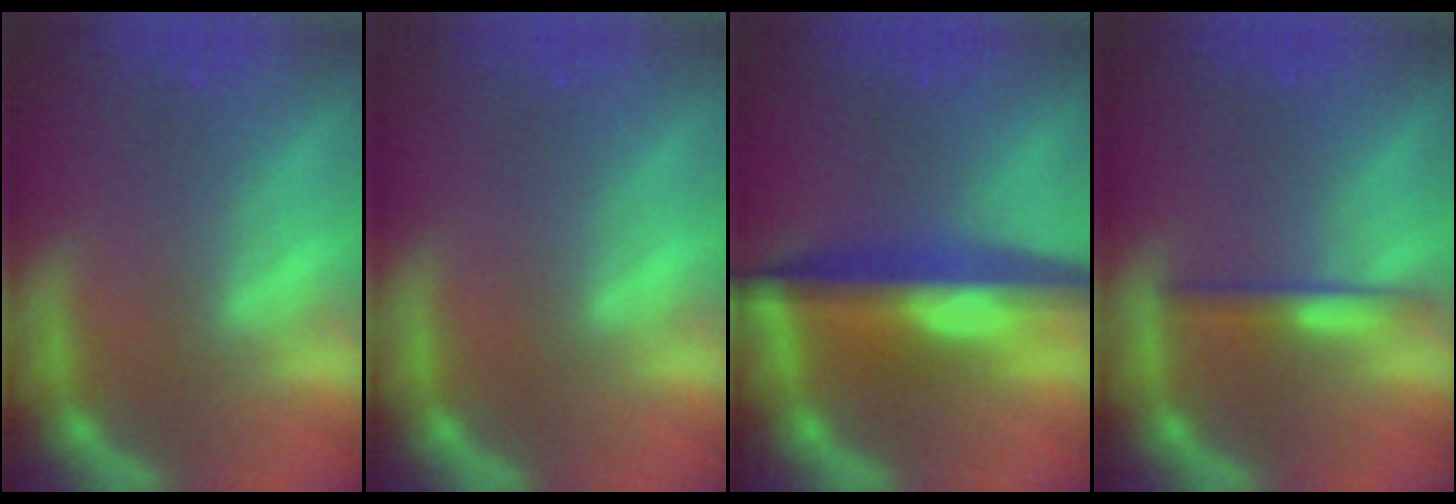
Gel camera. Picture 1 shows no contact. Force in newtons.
{"total": 0.0}
{"total": 8.6}
{"total": 2.4}